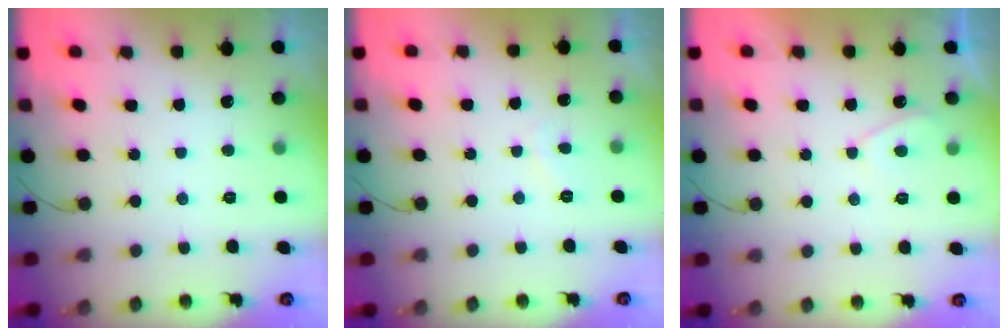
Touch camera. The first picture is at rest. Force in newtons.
{"total": 1.4, "press": 1.3, "slide": 0.5}
{"total": 2.3, "press": 2.2, "slide": 0.5}